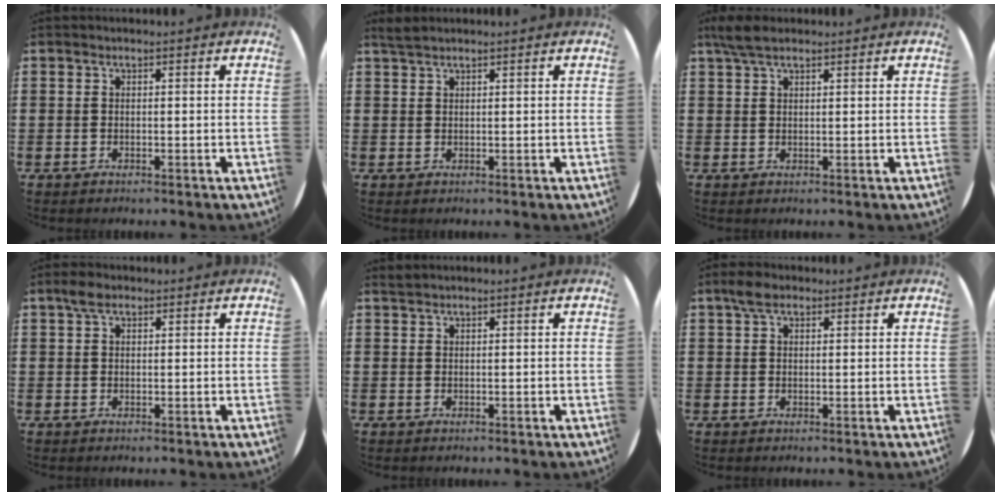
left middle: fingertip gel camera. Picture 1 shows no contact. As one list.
[{"total": 1.3, "force": [1.2, 0.1, 0.4], "torque": [-0.009, 0.002, 0.022]}, {"total": 3.4, "force": [2.5, 1.2, 1.9], "torque": [-0.043, 0.008, 0.047]}, {"total": 2.2, "force": [1.5, 1.2, 1.2], "torque": [-0.018, 0.003, 0.025]}, {"total": 0.6, "force": [0.6, -0.1, -0.1], "torque": [0.001, 0.000, 0.012]}, {"total": 2.7, "force": [1.9, 1.3, 1.3], "torque": [-0.021, 0.004, 0.033]}]